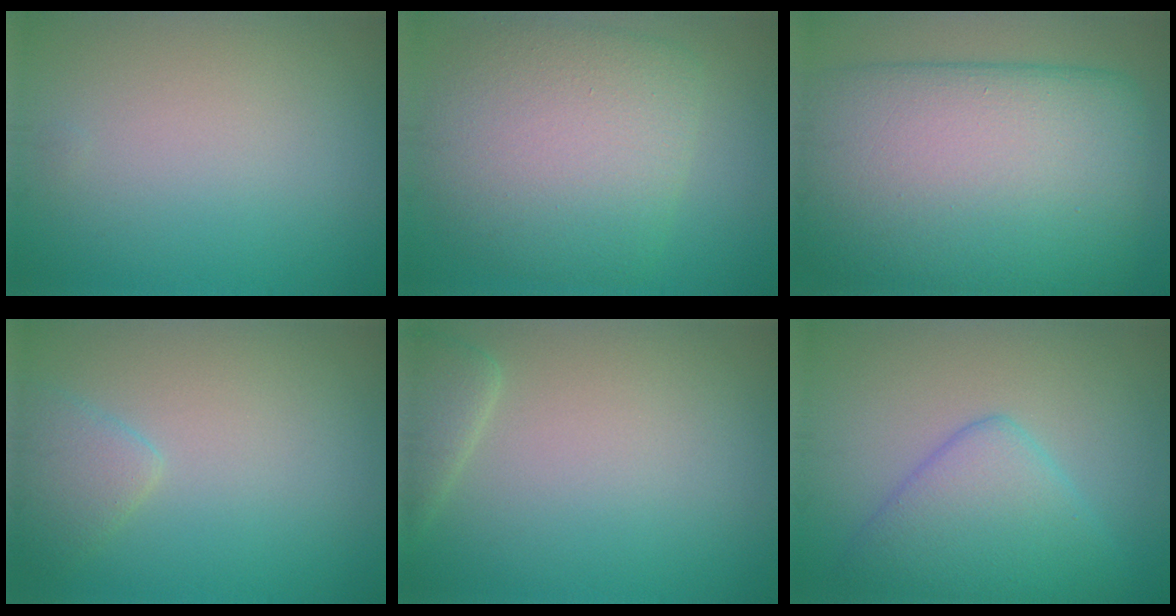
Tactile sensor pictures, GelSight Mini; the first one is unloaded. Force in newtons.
{"total": 8.8, "press": 8.8, "slide": 0.2}
{"total": 16.9, "press": 16.9, "slide": 0.9}
{"total": 2.2, "press": 2.2, "slide": 0.2}
{"total": 2.2, "press": 2.2, "slide": 0.2}
{"total": 5.7, "press": 5.7, "slide": 0.2}